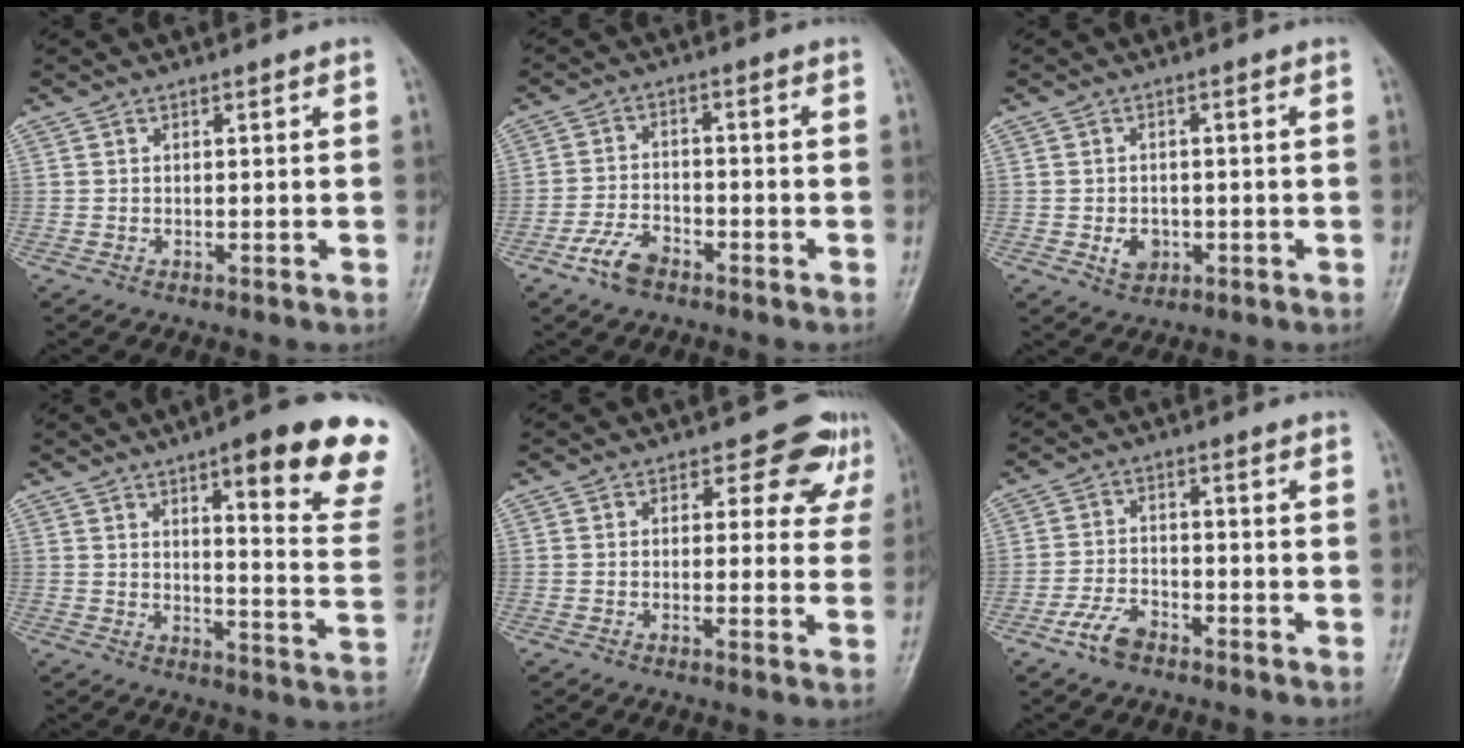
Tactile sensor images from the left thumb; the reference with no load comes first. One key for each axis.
{"total": 5.5, "fx": -3.6, "fy": 2.8, "fz": 3.1, "tx": -0.058, "ty": 0.019, "tz": -0.072}
{"total": 3.6, "fx": -1.0, "fy": 2.8, "fz": 1.9, "tx": -0.021, "ty": 0.002, "tz": -0.010}
{"total": 19.4, "fx": 11.9, "fy": 4.0, "fz": 14.9, "tx": -0.157, "ty": -0.059, "tz": 0.145}
{"total": 6.4, "fx": 4.1, "fy": 4.3, "fz": 2.4, "tx": 0.007, "ty": -0.021, "tz": 0.032}
{"total": 5.1, "fx": -3.4, "fy": 2.6, "fz": 2.8, "tx": -0.054, "ty": 0.018, "tz": -0.068}